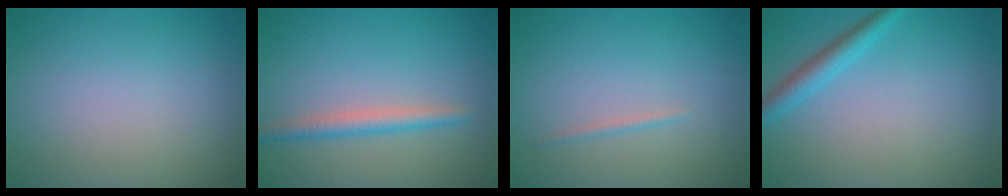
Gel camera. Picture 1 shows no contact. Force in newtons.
{"total": 2.3, "press": 2.3, "slide": 0.1}
{"total": 0.6, "press": 0.6, "slide": 0.1}
{"total": 2.4, "press": 2.4, "slide": 0.2}